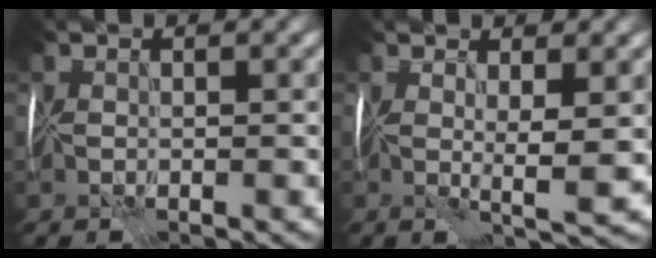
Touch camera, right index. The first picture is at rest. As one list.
[{"total": 3.5, "force": [0.9, 0.4, 3.4], "torque": [-0.052, -0.007, 0.013]}]